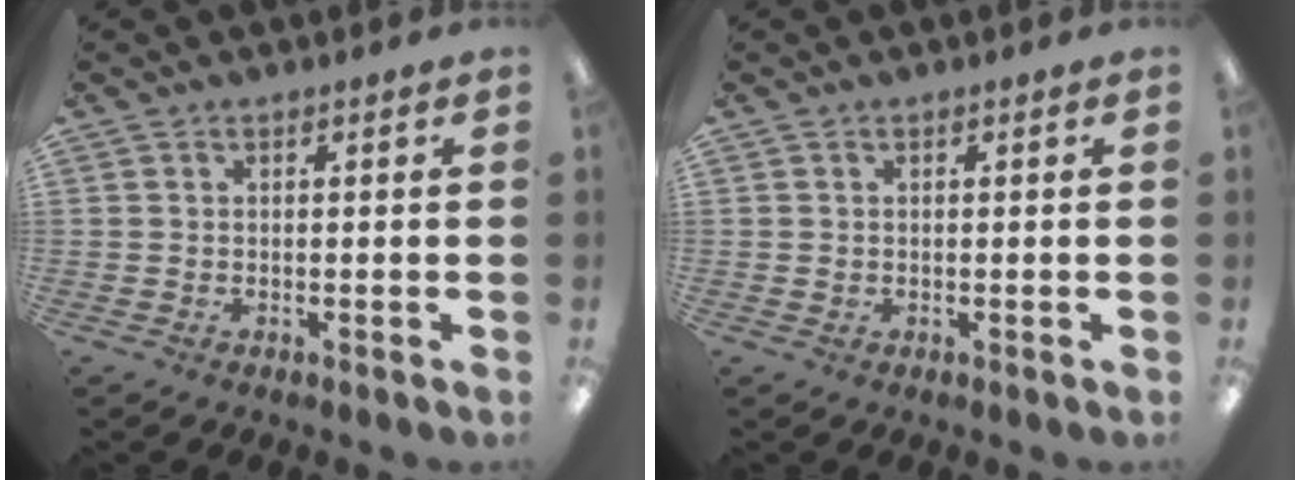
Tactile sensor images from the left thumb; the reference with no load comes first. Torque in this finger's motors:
{"motor_torque": [-0.08, 0.00, 0.16, -0.16, 0.00]}